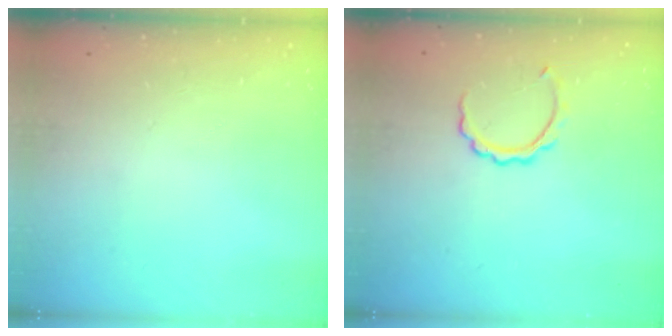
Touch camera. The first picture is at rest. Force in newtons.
{"total": 4.8, "press": 4.8, "slide": 0.2}